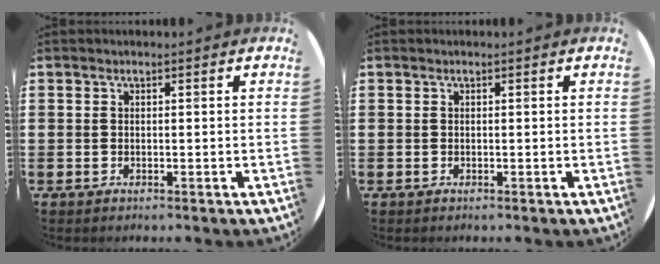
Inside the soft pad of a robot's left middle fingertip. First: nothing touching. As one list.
[{"total": 0.0}]